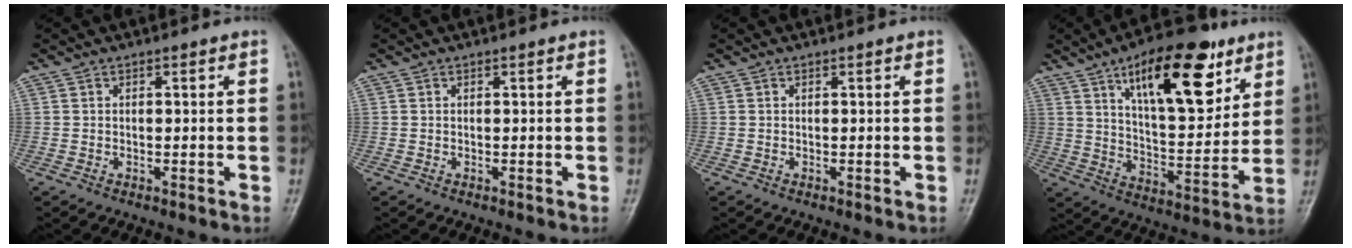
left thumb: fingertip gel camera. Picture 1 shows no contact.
{"total": 0.0}
{"total": 0.0}
{"total": 20.8, "force": [10.8, 8.6, 15.6], "torque": [-0.196, -0.045, 0.174]}